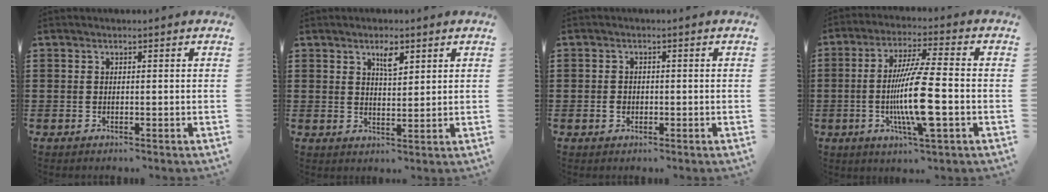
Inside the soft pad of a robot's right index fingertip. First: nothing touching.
{"total": 3.4, "force": [2.1, 1.1, 2.5], "torque": [-0.038, -0.003, 0.033]}
{"total": 1.5, "force": [-0.4, 1.2, 0.8], "torque": [-0.018, 0.003, -0.009]}
{"total": 11.5, "force": [-2.6, 1.3, 11.1], "torque": [-0.217, -0.017, -0.053]}